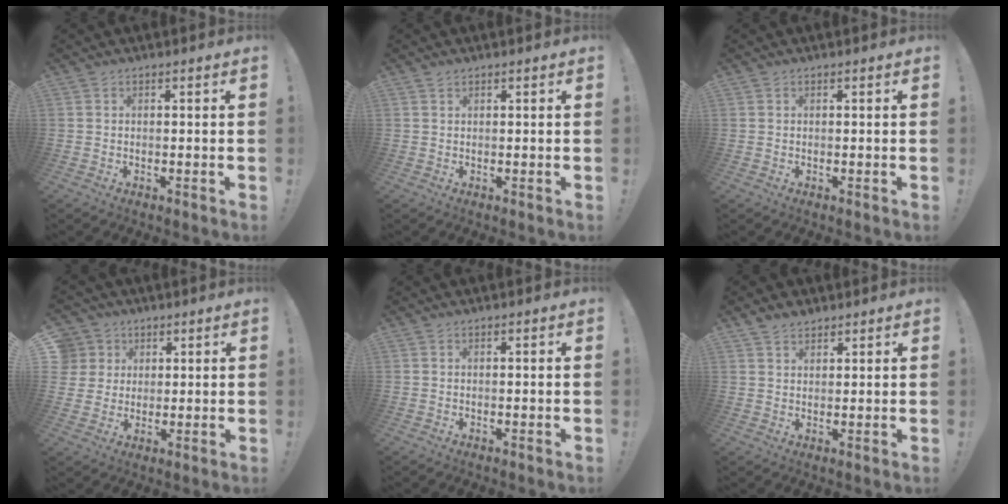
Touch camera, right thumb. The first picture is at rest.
{"total": 0.7, "force": [0.6, 0.2, 0.3], "torque": [-0.004, 0.000, 0.012]}
{"total": 0.0}
{"total": 7.3, "force": [2.5, 6.7, 1.2], "torque": [-0.027, -0.018, 0.052]}
{"total": 0.0}
{"total": 3.3, "force": [2.7, 1.7, 0.9], "torque": [-0.014, -0.014, 0.050]}